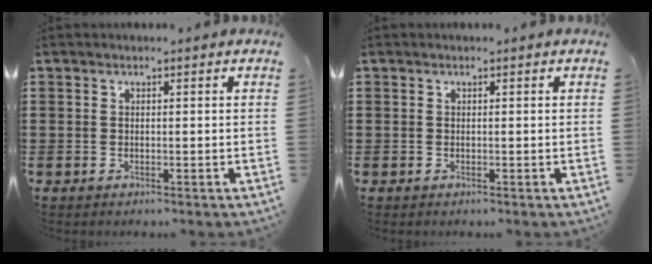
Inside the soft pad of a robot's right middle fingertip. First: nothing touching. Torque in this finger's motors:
{"motor_torque": [0.00, 0.00, 0.00, -0.01]}